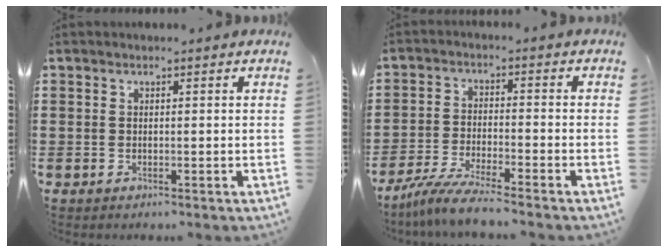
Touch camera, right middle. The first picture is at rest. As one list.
[{"total": 6.0, "force": [-5.5, -0.2, 2.5], "torque": [-0.059, -0.016, -0.108]}]